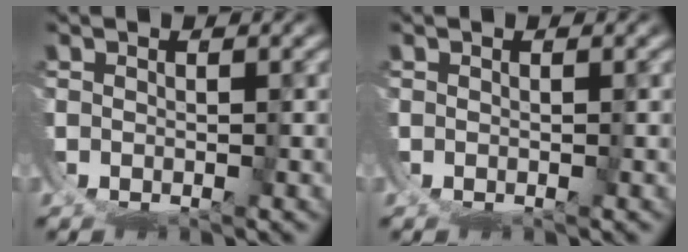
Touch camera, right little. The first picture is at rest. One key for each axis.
{"total": 0.0}